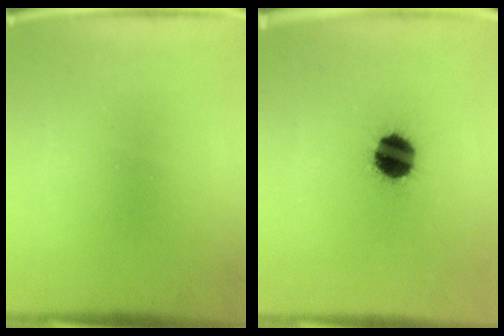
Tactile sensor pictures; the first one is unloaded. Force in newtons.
{"total": 11.0}